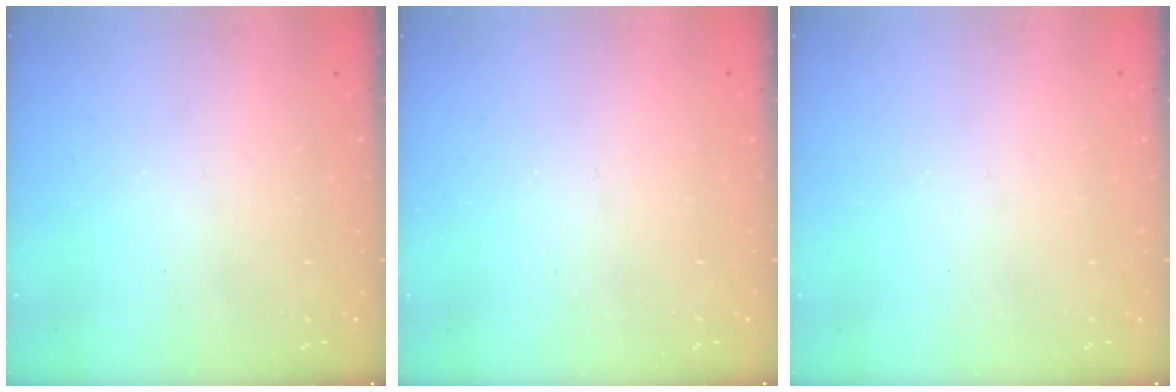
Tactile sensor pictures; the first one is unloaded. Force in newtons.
{"total": 0.0}
{"total": 0.0}